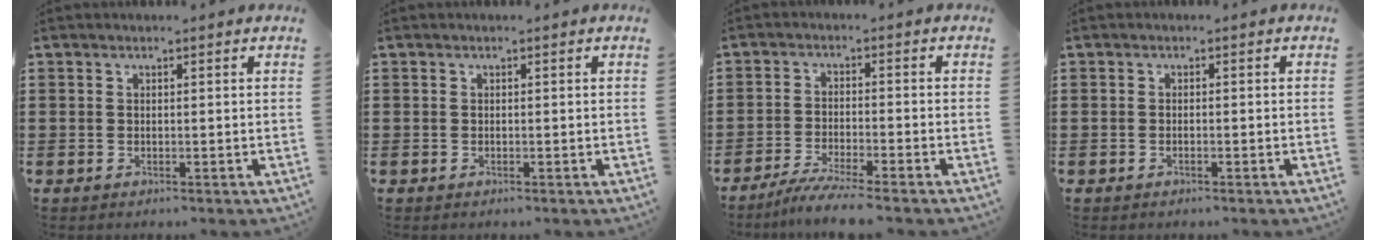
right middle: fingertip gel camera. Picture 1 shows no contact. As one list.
[{"total": 0.0}, {"total": 4.2, "force": [-3.8, -0.3, 1.8], "torque": [-0.036, -0.011, -0.073]}, {"total": 0.5, "force": [-0.3, 0.1, 0.4], "torque": [-0.008, -0.002, -0.006]}]